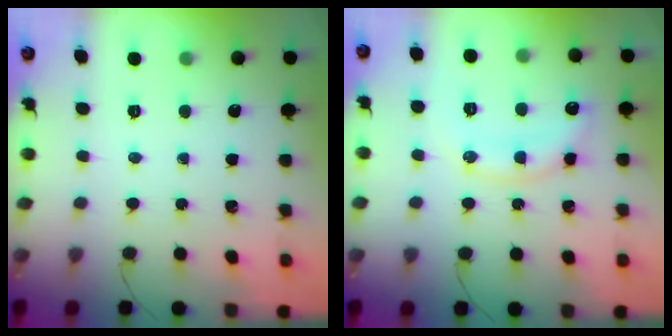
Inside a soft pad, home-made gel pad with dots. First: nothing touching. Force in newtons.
{"total": 12.5, "press": 12.5, "slide": 0.6}